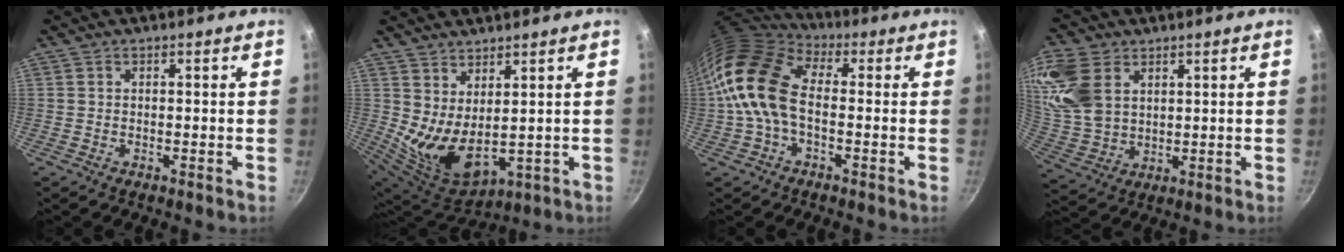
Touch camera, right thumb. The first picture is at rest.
{"total": 10.0, "force": [3.6, 4.8, 8.0], "torque": [-0.125, -0.046, 0.088]}
{"total": 14.5, "force": [-1.0, 9.1, 11.2], "torque": [-0.198, 0.034, -0.036]}
{"total": 14.8, "force": [5.8, 10.2, 9.0], "torque": [-0.185, -0.016, 0.128]}